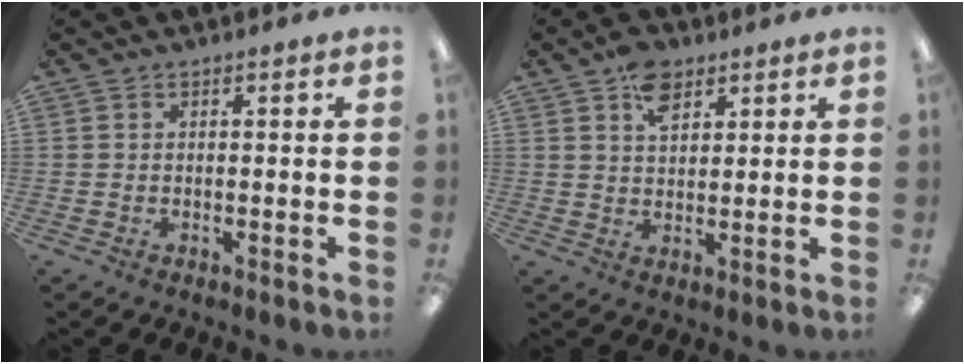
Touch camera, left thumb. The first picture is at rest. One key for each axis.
{"total": 6.7, "fx": 3.9, "fy": 4.0, "fz": 3.6, "tx": -0.059, "ty": -0.007, "tz": 0.069}